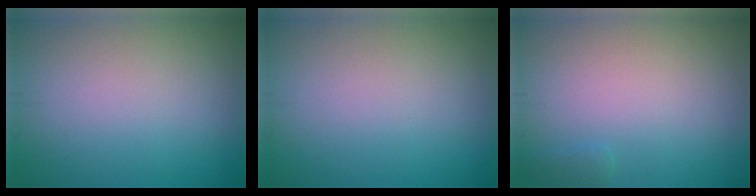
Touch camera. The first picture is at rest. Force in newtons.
{"total": 0.0}
{"total": 0.7, "press": 0.7, "slide": 0.0}